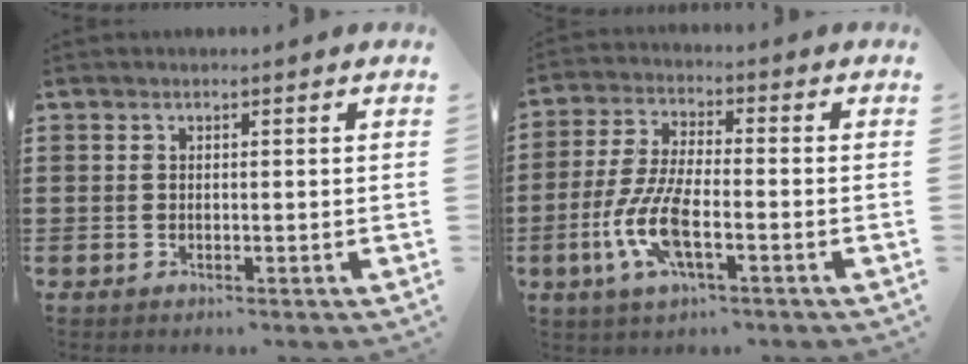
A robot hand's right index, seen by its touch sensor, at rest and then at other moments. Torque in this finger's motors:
{"motor_torque": [2.14, 0.00, 0.89, 0.21]}